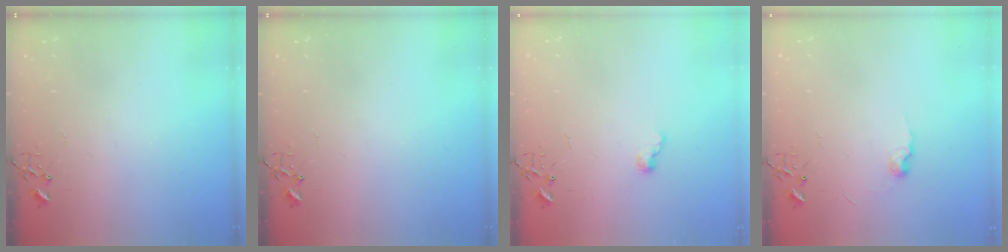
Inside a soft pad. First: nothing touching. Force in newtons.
{"total": 0.0}
{"total": 6.1, "press": 6.0, "slide": 0.7}
{"total": 6.1, "press": 6.1, "slide": 0.3}